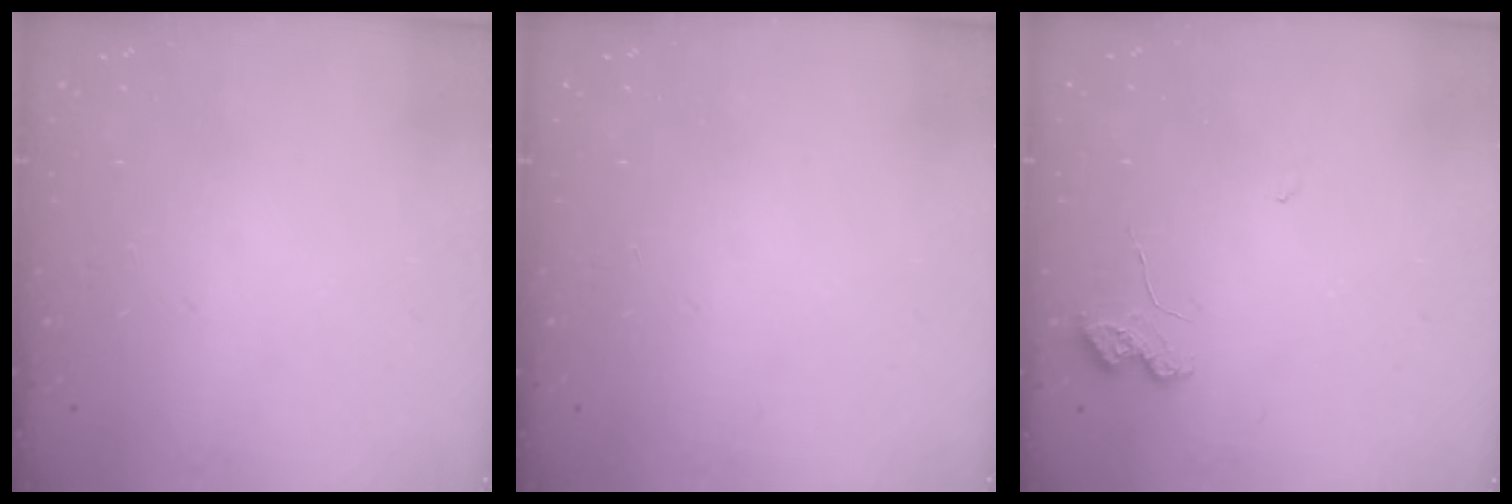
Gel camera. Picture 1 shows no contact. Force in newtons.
{"total": 0.0}
{"total": 5.4, "press": 5.4, "slide": 0.9}